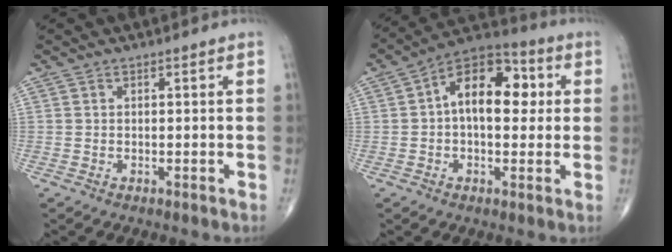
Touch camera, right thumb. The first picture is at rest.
{"total": 14.0, "force": [1.9, 8.2, 11.1], "torque": [-0.141, 0.031, 0.018]}